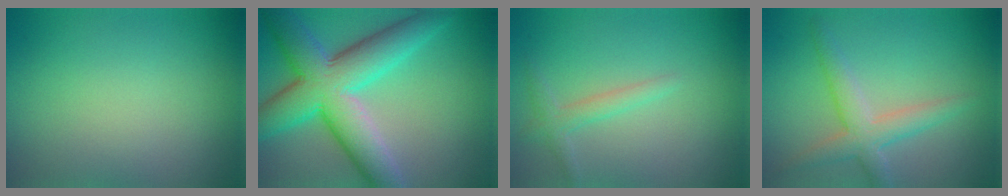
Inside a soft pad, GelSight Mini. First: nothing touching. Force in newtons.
{"total": 10.6, "press": 10.6, "slide": 0.4}
{"total": 1.7, "press": 1.7, "slide": 0.1}
{"total": 3.5, "press": 3.5, "slide": 0.3}